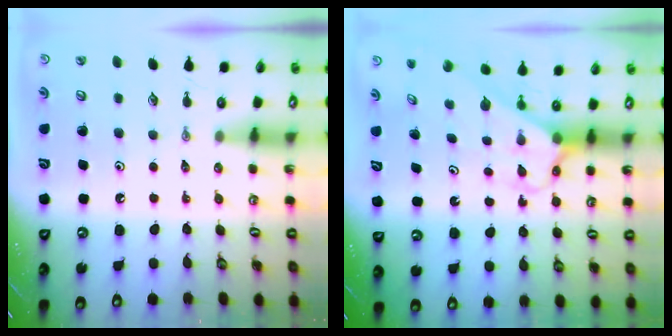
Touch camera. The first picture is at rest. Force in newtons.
{"total": 2.5, "press": 2.5, "slide": 0.2}